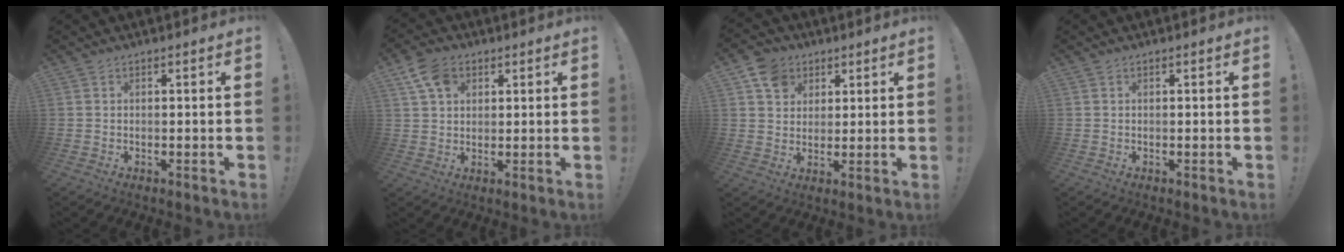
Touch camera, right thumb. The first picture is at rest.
{"total": 8.7, "force": [4.2, 6.3, 4.4], "torque": [-0.072, -0.009, 0.085]}
{"total": 8.5, "force": [4.0, 7.1, 2.3], "torque": [-0.027, -0.024, 0.082]}
{"total": 0.0}